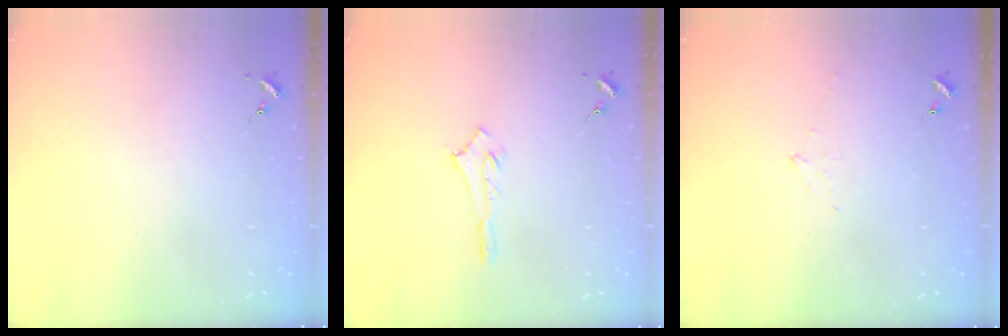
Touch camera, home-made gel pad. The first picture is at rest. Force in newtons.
{"total": 2.9, "press": 2.9, "slide": 0.2}
{"total": 6.7, "press": 6.7, "slide": 0.7}